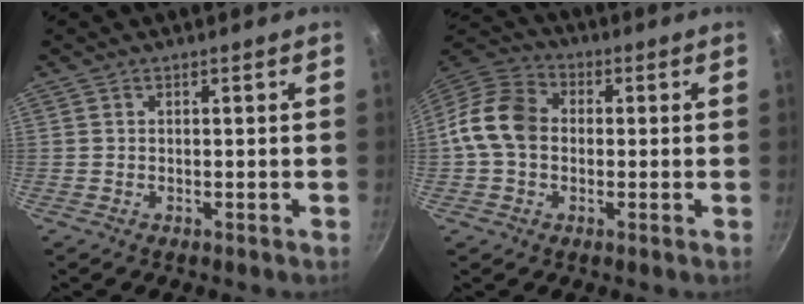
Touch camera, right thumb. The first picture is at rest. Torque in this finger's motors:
{"motor_torque": [-0.13, 0.40, 0.24, -0.22, 0.13]}